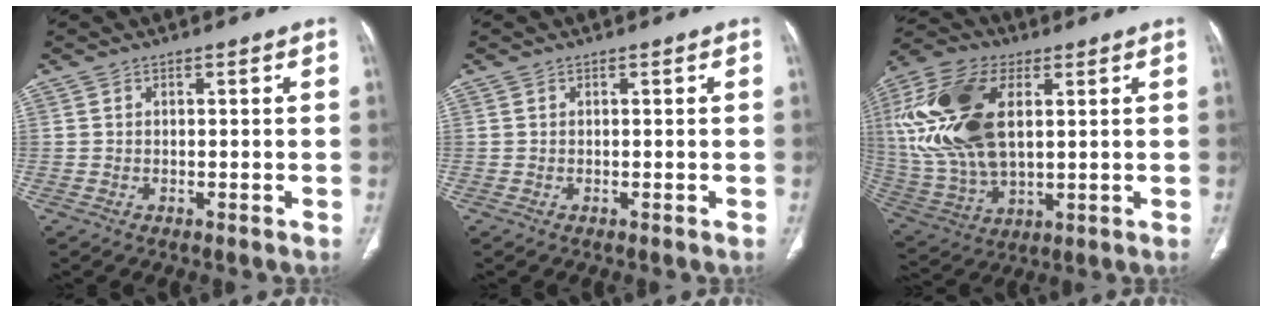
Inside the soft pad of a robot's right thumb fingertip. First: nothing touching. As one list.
[{"total": 0.0}, {"total": 21.5, "force": [4.6, 11.9, 17.3], "torque": [-0.364, -0.005, 0.089]}]